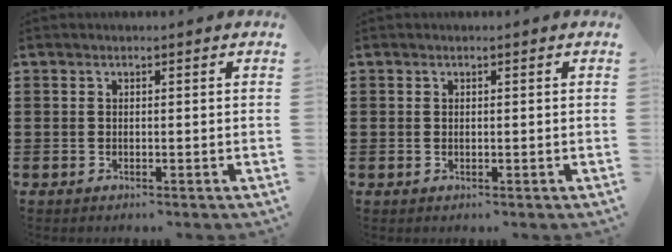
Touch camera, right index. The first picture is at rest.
{"total": 0.0}